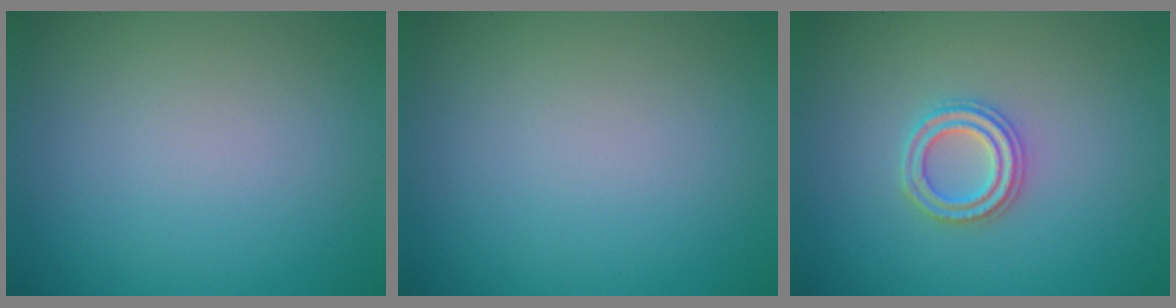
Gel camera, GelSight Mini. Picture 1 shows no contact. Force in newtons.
{"total": 0.0}
{"total": 2.3, "press": 2.2, "slide": 0.4}